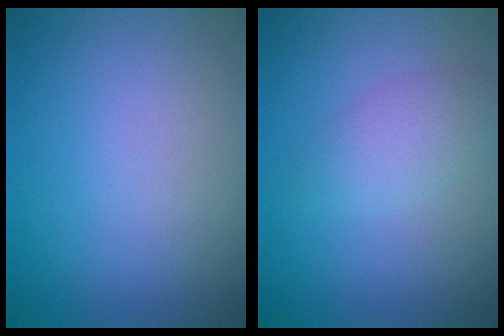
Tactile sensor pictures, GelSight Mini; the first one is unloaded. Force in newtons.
{"total": 2.4, "press": 2.4, "slide": 0.1}